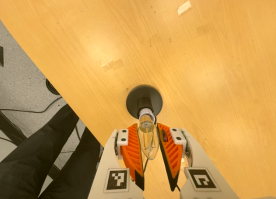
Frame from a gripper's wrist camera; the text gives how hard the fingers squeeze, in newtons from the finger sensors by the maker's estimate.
{"total": 10.2, "left": 10.1, "right": 10.4}